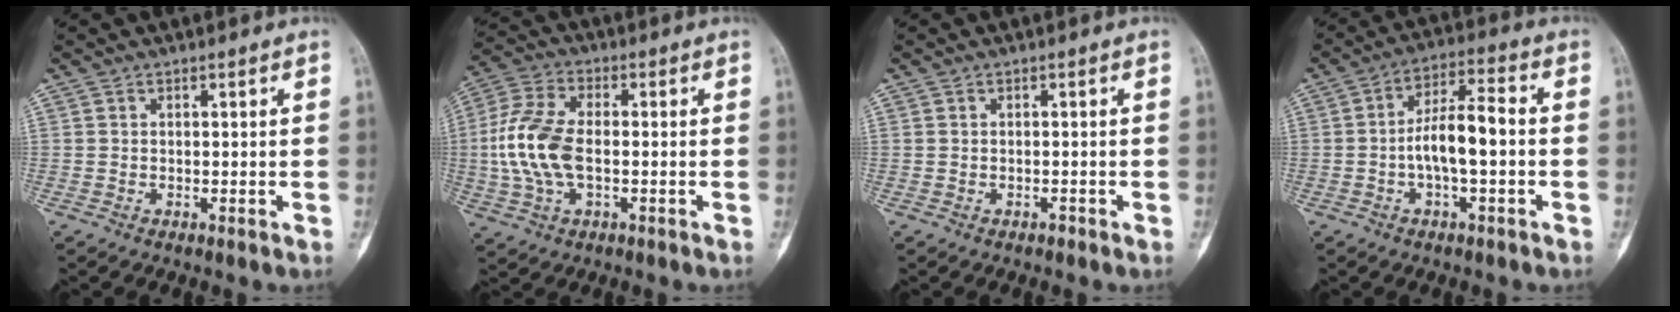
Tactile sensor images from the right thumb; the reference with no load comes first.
{"total": 12.5, "force": [-0.9, 6.9, 10.5], "torque": [-0.233, 0.016, -0.020]}
{"total": 0.6, "force": [-0.4, 0.5, 0.3], "torque": [-0.003, 0.006, -0.005]}
{"total": 9.2, "force": [-1.4, 3.1, 8.5], "torque": [-0.154, 0.034, -0.030]}